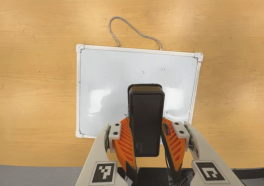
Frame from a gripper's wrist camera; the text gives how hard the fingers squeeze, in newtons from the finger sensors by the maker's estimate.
{"total": 9.6, "left": 8.0, "right": 11.2}